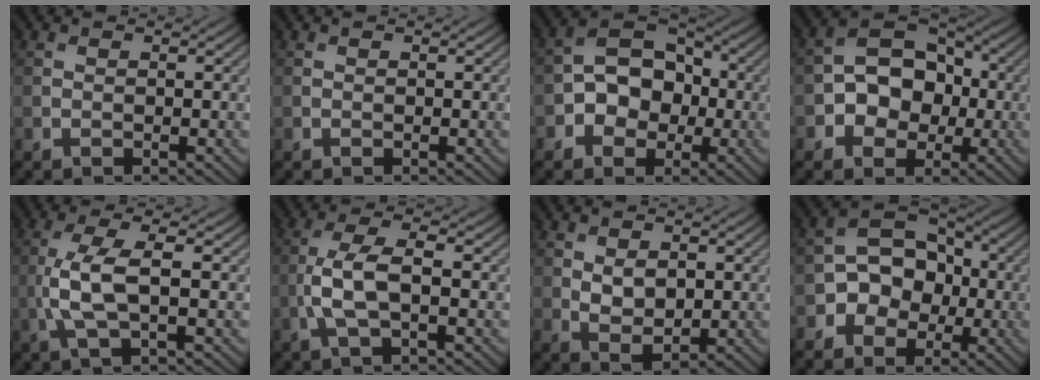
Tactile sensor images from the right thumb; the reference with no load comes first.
{"total": 0.0}
{"total": 6.6, "force": [-1.5, 5.4, 3.5], "torque": [-0.049, 0.012, -0.043]}
{"total": 7.3, "force": [-1.2, 5.9, 4.0], "torque": [-0.056, 0.013, -0.040]}
{"total": 5.0, "force": [-0.5, 1.4, 4.8], "torque": [-0.115, 0.013, -0.012]}
{"total": 4.8, "force": [-1.2, 1.4, 4.4], "torque": [-0.102, 0.015, -0.023]}
{"total": 4.1, "force": [1.0, 3.0, 2.6], "torque": [-0.053, -0.005, 0.024]}
{"total": 7.3, "force": [-2.1, 6.1, 3.5], "torque": [-0.036, 0.002, -0.043]}